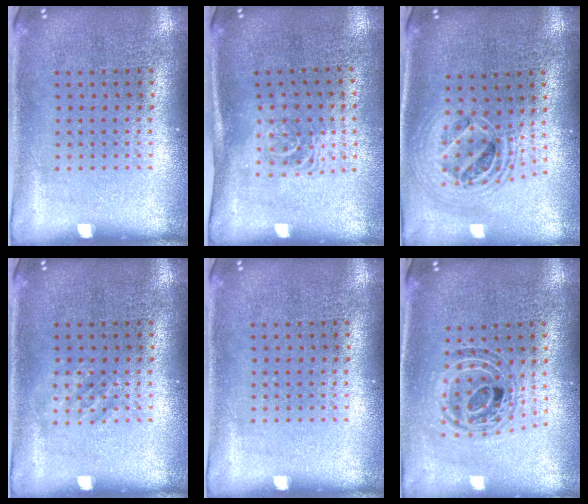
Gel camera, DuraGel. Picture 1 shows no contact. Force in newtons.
{"total": 1.6, "press": 1.2, "slide": 1.0}
{"total": 2.1, "press": 1.7, "slide": 1.3}
{"total": 1.0, "press": 1.0, "slide": 0.2}
{"total": 0.0}
{"total": 0.9, "press": 0.9, "slide": 0.2}